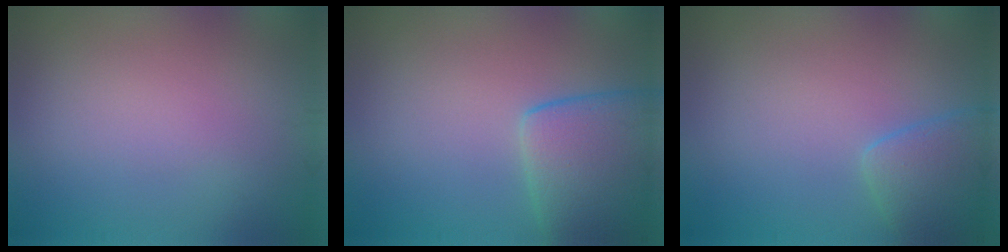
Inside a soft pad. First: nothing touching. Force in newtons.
{"total": 5.5, "press": 5.5, "slide": 0.2}
{"total": 2.9, "press": 2.9, "slide": 0.2}